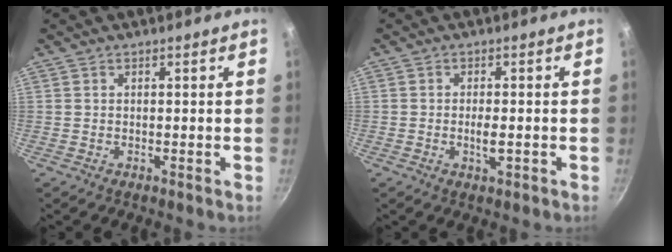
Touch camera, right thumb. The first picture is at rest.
{"total": 2.7, "force": [-0.7, 1.2, 2.3], "torque": [-0.041, 0.000, -0.011]}